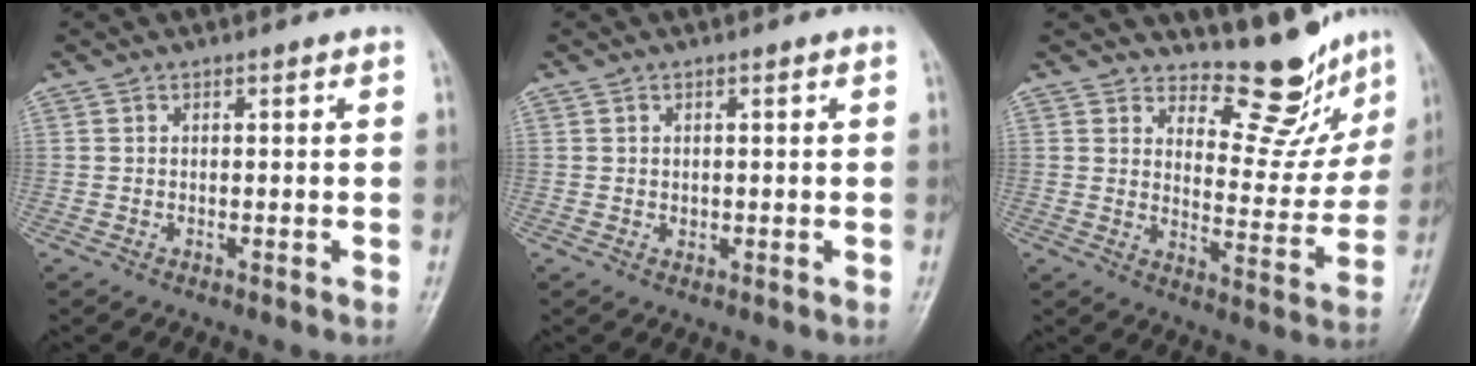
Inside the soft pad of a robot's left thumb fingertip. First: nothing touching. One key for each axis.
{"total": 1.0, "fx": 0.2, "fy": 0.8, "fz": 0.5, "tx": -0.005, "ty": -0.001, "tz": 0.005}
{"total": 11.7, "fx": 10.7, "fy": 3.9, "fz": 3.0, "tx": -0.006, "ty": -0.096, "tz": 0.145}